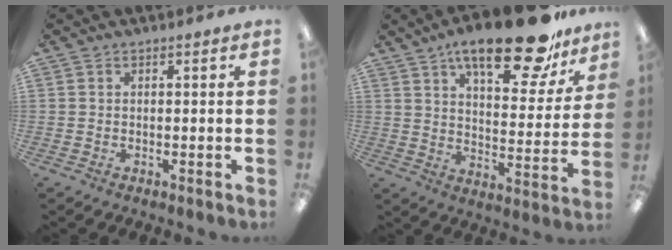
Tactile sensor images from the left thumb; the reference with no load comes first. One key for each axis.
{"total": 21.4, "fx": 15.3, "fy": 7.0, "fz": 13.2, "tx": -0.196, "ty": -0.091, "tz": 0.249}